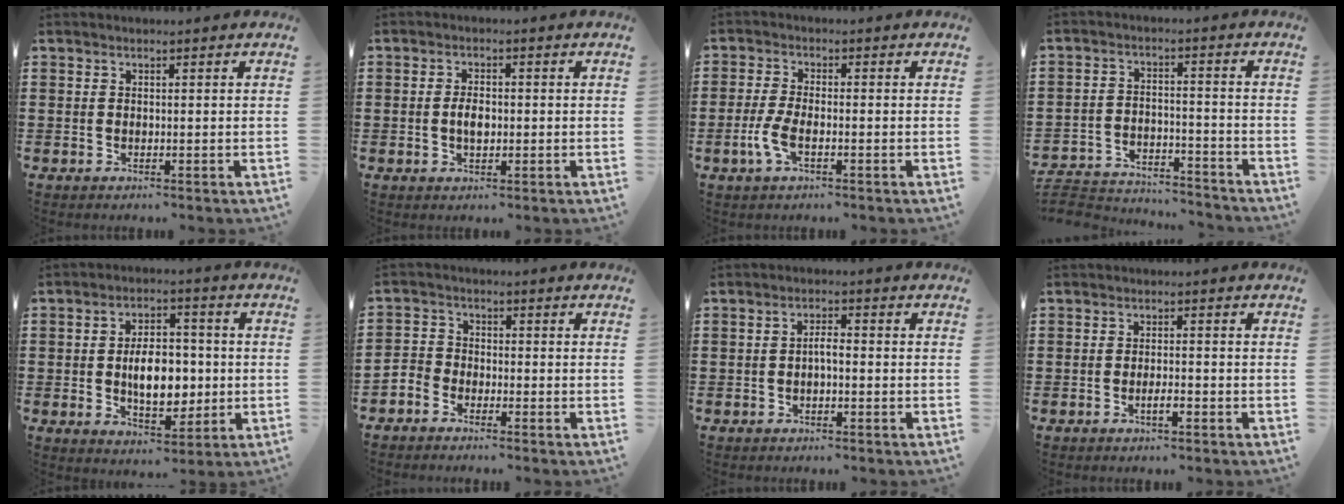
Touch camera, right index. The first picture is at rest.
{"total": 3.0, "force": [-0.3, 1.4, 2.6], "torque": [-0.050, 0.003, -0.006]}
{"total": 3.8, "force": [-1.5, 1.1, 3.3], "torque": [-0.085, -0.009, -0.033]}
{"total": 5.3, "force": [-5.2, 0.6, 0.9], "torque": [-0.031, 0.000, -0.106]}
{"total": 8.1, "force": [-0.6, 4.9, 6.5], "torque": [-0.097, -0.002, -0.017]}
{"total": 2.5, "force": [-2.2, 1.2, 0.0], "torque": [-0.016, 0.005, -0.052]}
{"total": 2.0, "force": [-0.6, 0.6, 1.8], "torque": [-0.035, 0.002, -0.011]}
{"total": 2.1, "force": [-1.1, 0.5, 1.7], "torque": [-0.030, 0.003, -0.020]}